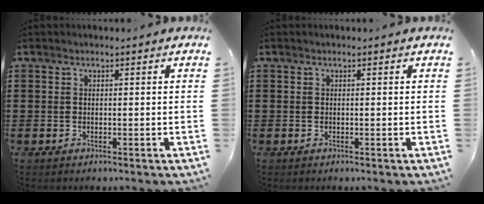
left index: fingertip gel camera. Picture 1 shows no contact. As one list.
[{"total": 0.0}]